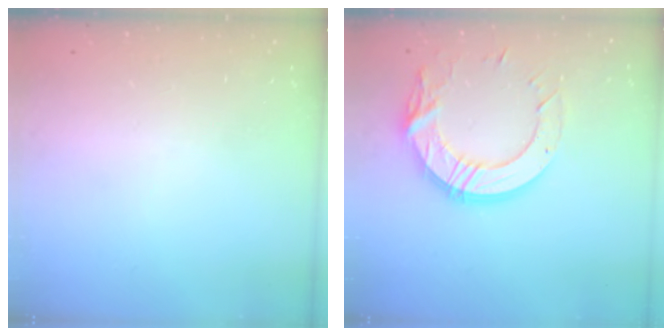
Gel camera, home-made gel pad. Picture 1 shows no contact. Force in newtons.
{"total": 16.0, "press": 16.0, "slide": 1.0}